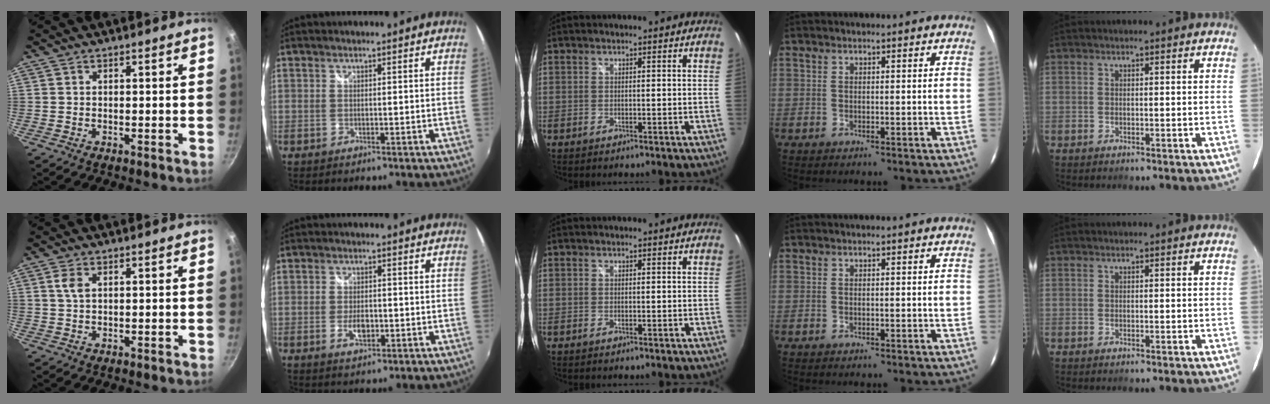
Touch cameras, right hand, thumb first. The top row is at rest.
{"thumb": {"total": 2.8, "force": [0.9, 1.6, 2.1], "torque": [-0.041, -0.002, 0.017]}, "index": {"total": 3.8, "force": [-1.2, 2.1, 3.0], "torque": [-0.059, -0.004, -0.020]}}